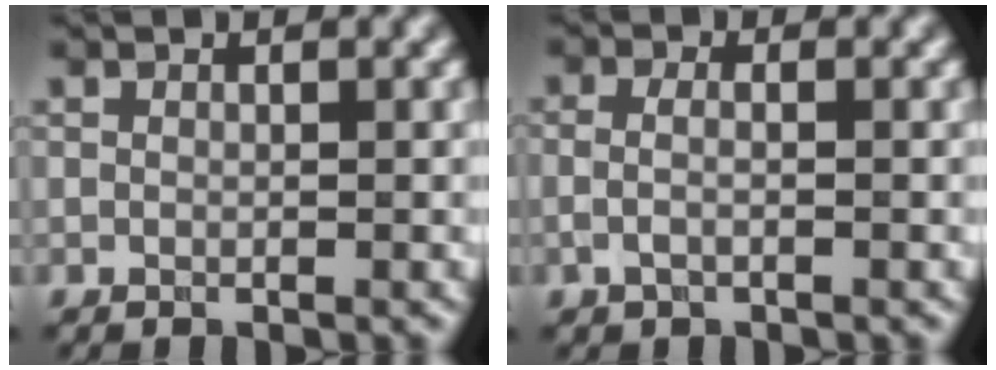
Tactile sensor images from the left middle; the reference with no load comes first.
{"total": 1.4, "force": [-0.4, 0.6, 1.2], "torque": [-0.031, -0.004, -0.013]}